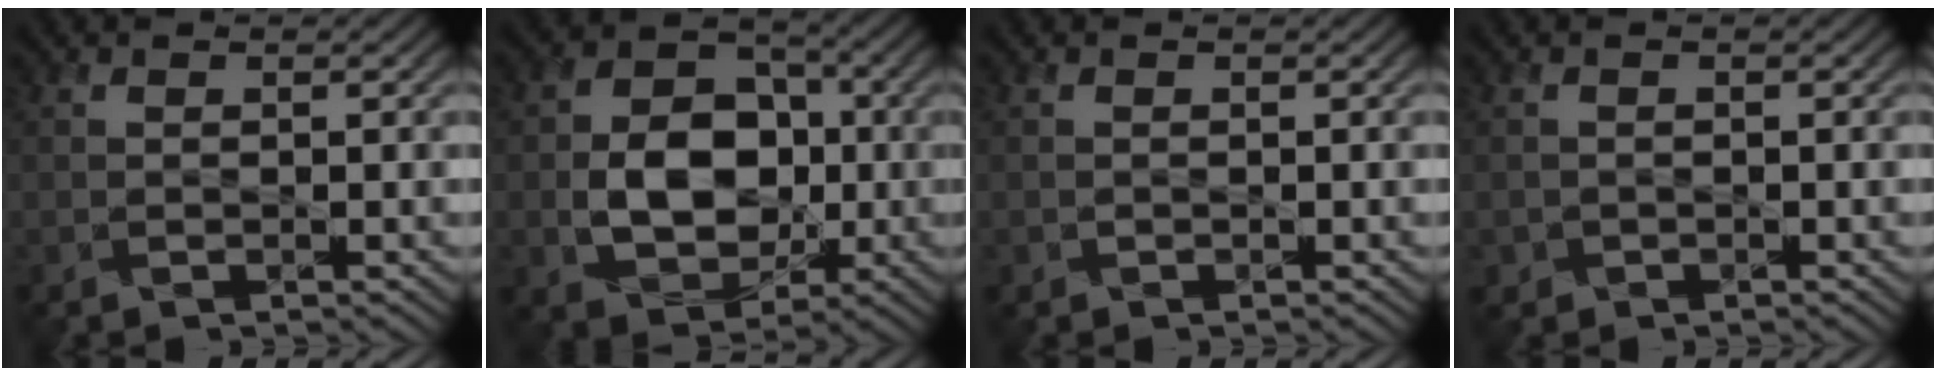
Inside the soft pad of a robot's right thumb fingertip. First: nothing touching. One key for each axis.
{"total": 9.5, "fx": -1.3, "fy": 7.4, "fz": 5.9, "tx": -0.115, "ty": -0.004, "tz": -0.033}
{"total": 0.0}
{"total": 1.0, "fx": -0.5, "fy": 0.9, "fz": -0.1, "tx": 0.002, "ty": -0.007, "tz": -0.008}